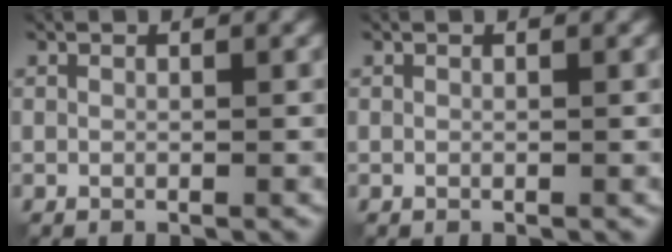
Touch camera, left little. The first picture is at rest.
{"total": 0.0}